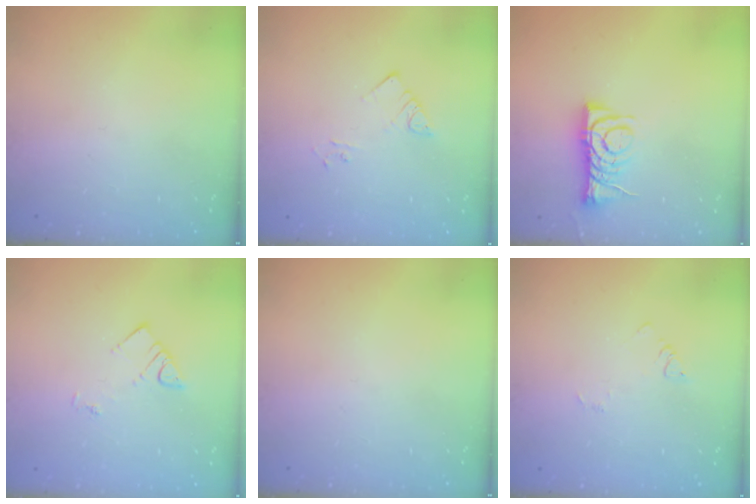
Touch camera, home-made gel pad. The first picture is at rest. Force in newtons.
{"total": 2.2, "press": 2.2, "slide": 0.2}
{"total": 8.8, "press": 8.8, "slide": 0.7}
{"total": 3.5, "press": 3.5, "slide": 0.4}
{"total": 0.0}
{"total": 2.4, "press": 2.4, "slide": 0.3}